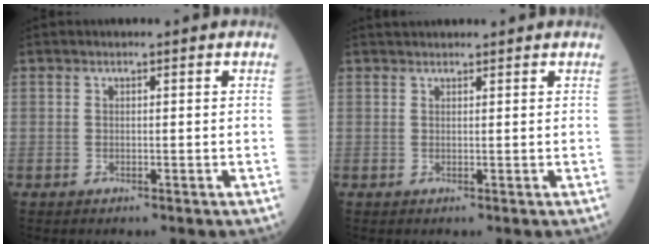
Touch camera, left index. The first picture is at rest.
{"total": 4.2, "force": [4.0, 0.8, 1.1], "torque": [-0.014, 0.033, 0.054]}